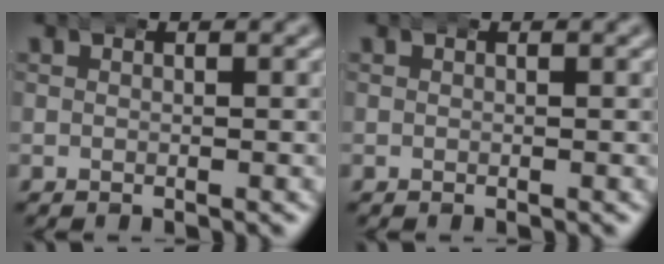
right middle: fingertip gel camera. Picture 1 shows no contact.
{"total": 0.0}